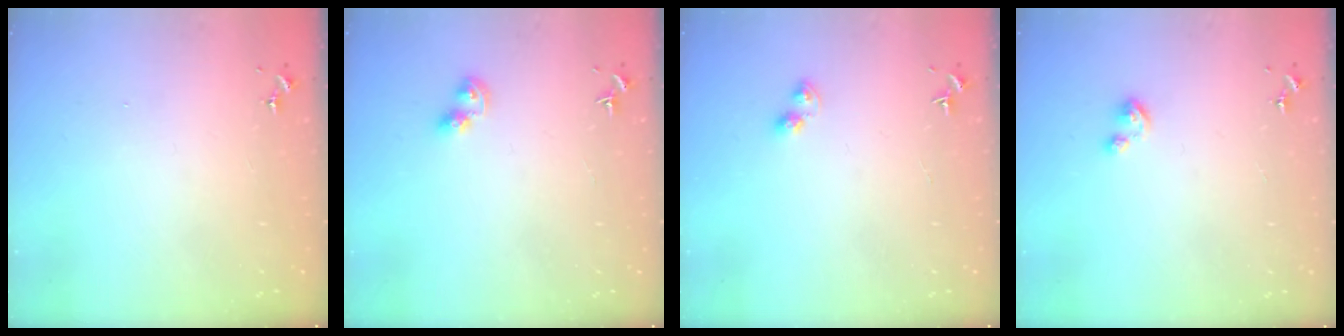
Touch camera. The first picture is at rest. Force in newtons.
{"total": 6.2, "press": 6.2, "slide": 0.4}
{"total": 3.5, "press": 3.4, "slide": 0.5}
{"total": 5.3, "press": 5.3, "slide": 0.5}